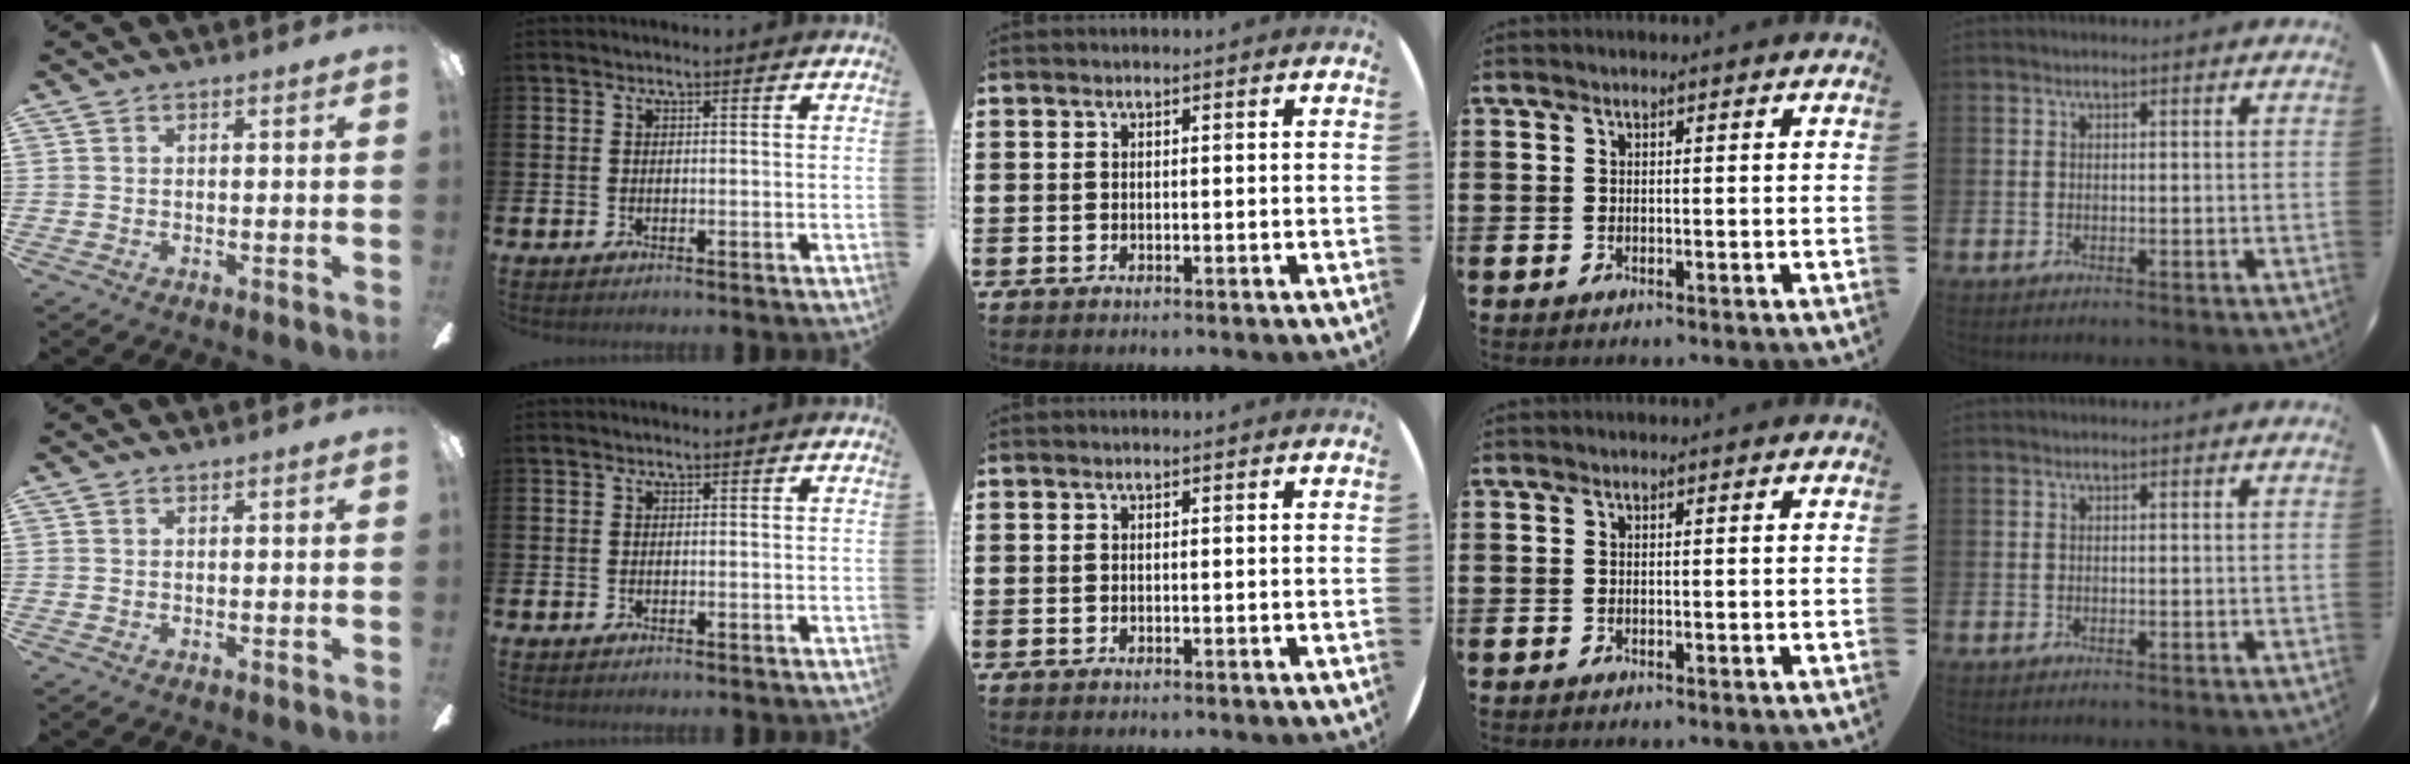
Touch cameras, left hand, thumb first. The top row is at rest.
{}